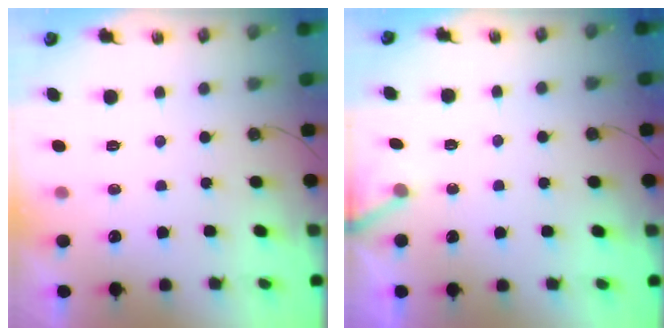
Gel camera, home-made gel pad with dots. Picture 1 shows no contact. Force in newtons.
{"total": 4.2, "press": 4.2, "slide": 0.3}